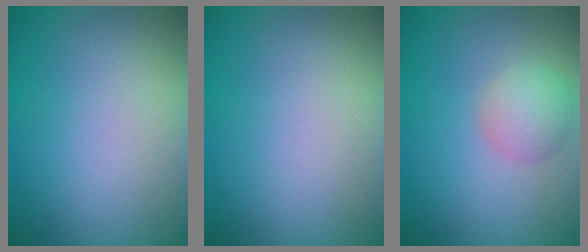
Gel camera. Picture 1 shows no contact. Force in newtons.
{"total": 0.0}
{"total": 2.7, "press": 2.7, "slide": 0.2}